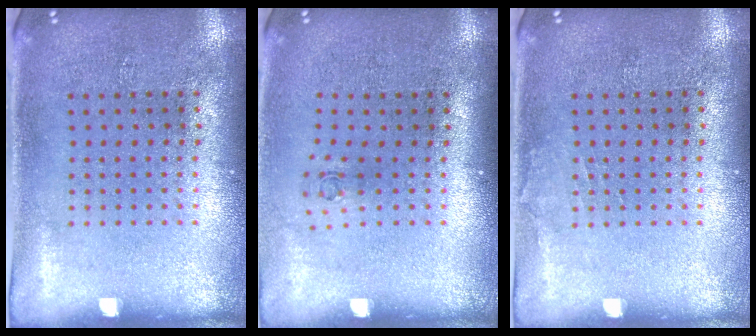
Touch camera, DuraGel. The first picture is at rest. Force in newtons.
{"total": 0.6, "press": 0.3, "slide": 0.5}
{"total": 0.6, "press": 0.6, "slide": 0.1}